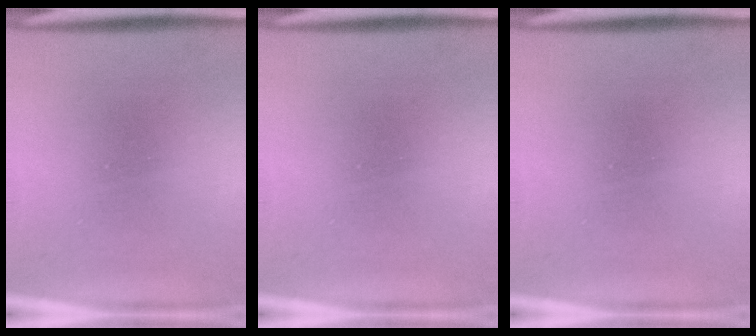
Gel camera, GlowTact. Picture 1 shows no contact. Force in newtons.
{"total": 0.0}
{"total": 0.0}